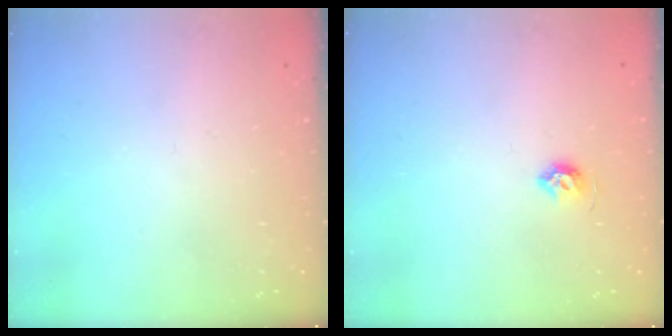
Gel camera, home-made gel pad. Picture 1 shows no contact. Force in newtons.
{"total": 4.9, "press": 4.9, "slide": 0.7}